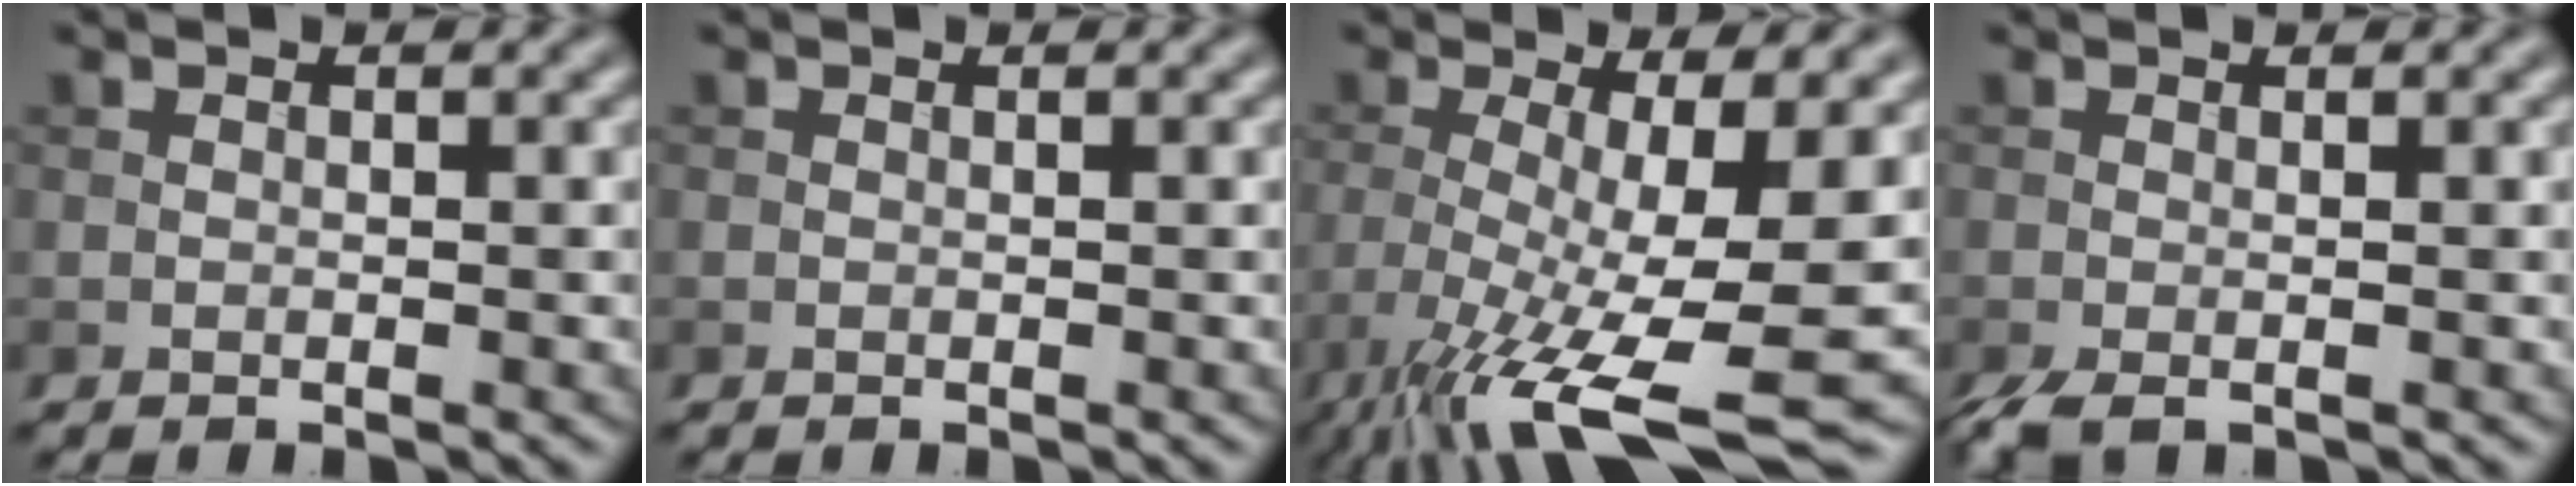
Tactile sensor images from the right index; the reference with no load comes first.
{"total": 0.0}
{"total": 12.2, "force": [-4.8, 3.0, 10.9], "torque": [-0.196, -0.024, -0.075]}
{"total": 2.3, "force": [-1.3, 0.5, 1.9], "torque": [-0.043, -0.010, -0.029]}